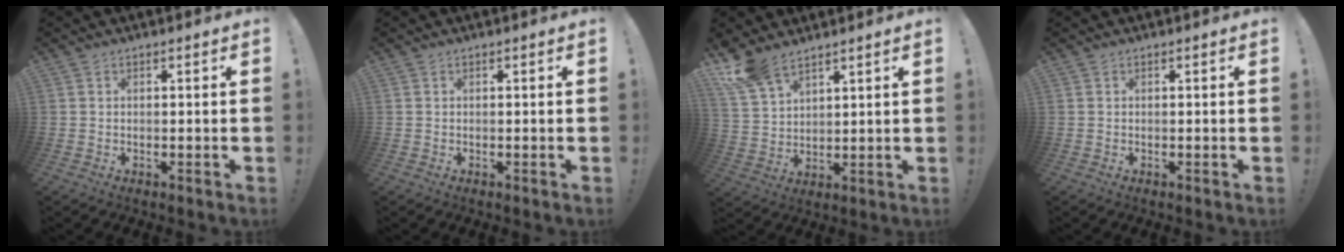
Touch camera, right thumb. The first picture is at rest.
{"total": 0.0}
{"total": 8.9, "force": [7.2, 3.8, 3.5], "torque": [-0.078, -0.038, 0.144]}
{"total": 0.0}